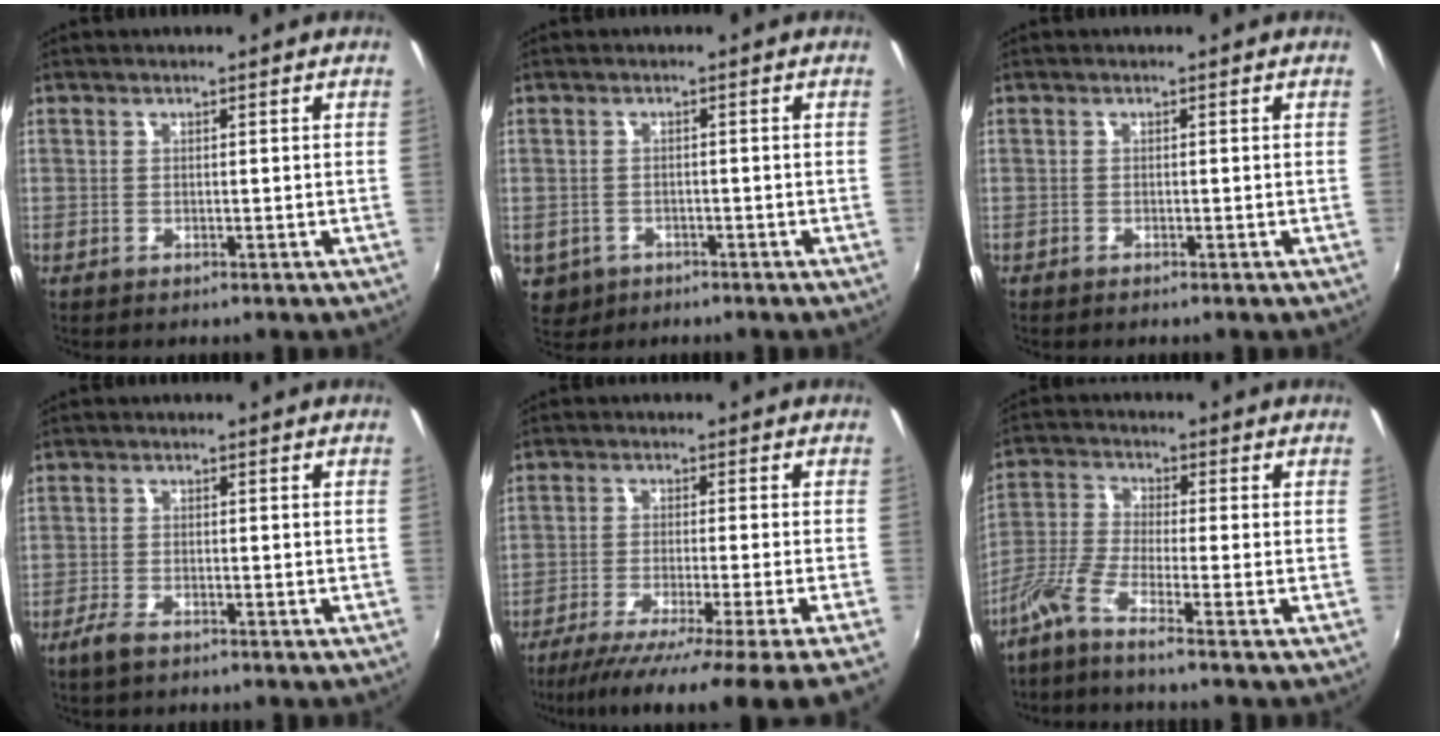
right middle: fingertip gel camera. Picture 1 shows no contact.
{"total": 5.1, "force": [-1.7, 4.3, 2.1], "torque": [-0.051, -0.010, -0.017]}
{"total": 0.0}
{"total": 2.8, "force": [-2.0, 0.9, 1.7], "torque": [-0.046, -0.004, -0.040]}
{"total": 14.9, "force": [-12.5, -2.8, 7.5], "torque": [-0.127, -0.048, -0.186]}
{"total": 5.5, "force": [-3.8, -0.3, 4.0], "torque": [-0.095, -0.002, -0.080]}